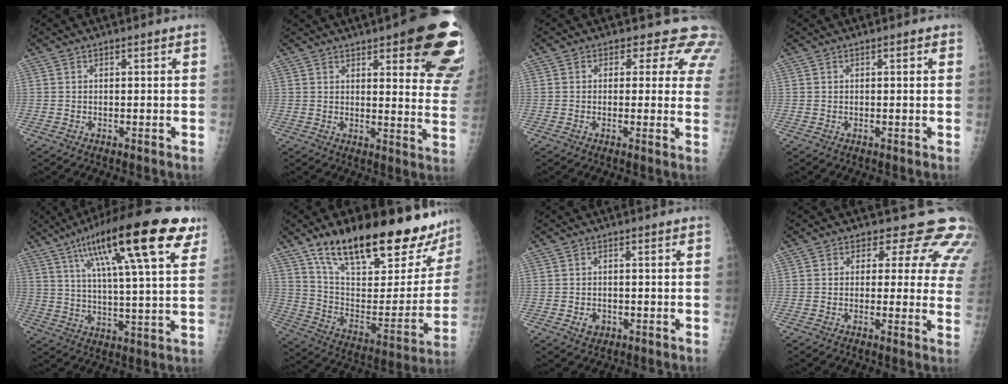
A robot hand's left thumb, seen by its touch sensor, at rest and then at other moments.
{"total": 20.9, "force": [11.4, 5.8, 16.6], "torque": [-0.160, -0.042, 0.129]}
{"total": 7.8, "force": [5.9, 4.6, 2.2], "torque": [0.022, -0.020, 0.039]}
{"total": 0.7, "force": [0.3, 0.3, 0.6], "torque": [-0.008, 0.001, 0.002]}
{"total": 24.2, "force": [12.5, 5.3, 20.0], "torque": [-0.303, -0.008, 0.192]}
{"total": 32.2, "force": [21.9, 11.0, 20.8], "torque": [-0.284, -0.056, 0.338]}
{"total": 2.4, "force": [-0.9, 2.0, 1.2], "torque": [-0.009, 0.003, -0.008]}
{"total": 12.2, "force": [9.2, 6.6, 4.6], "torque": [0.007, -0.037, 0.077]}